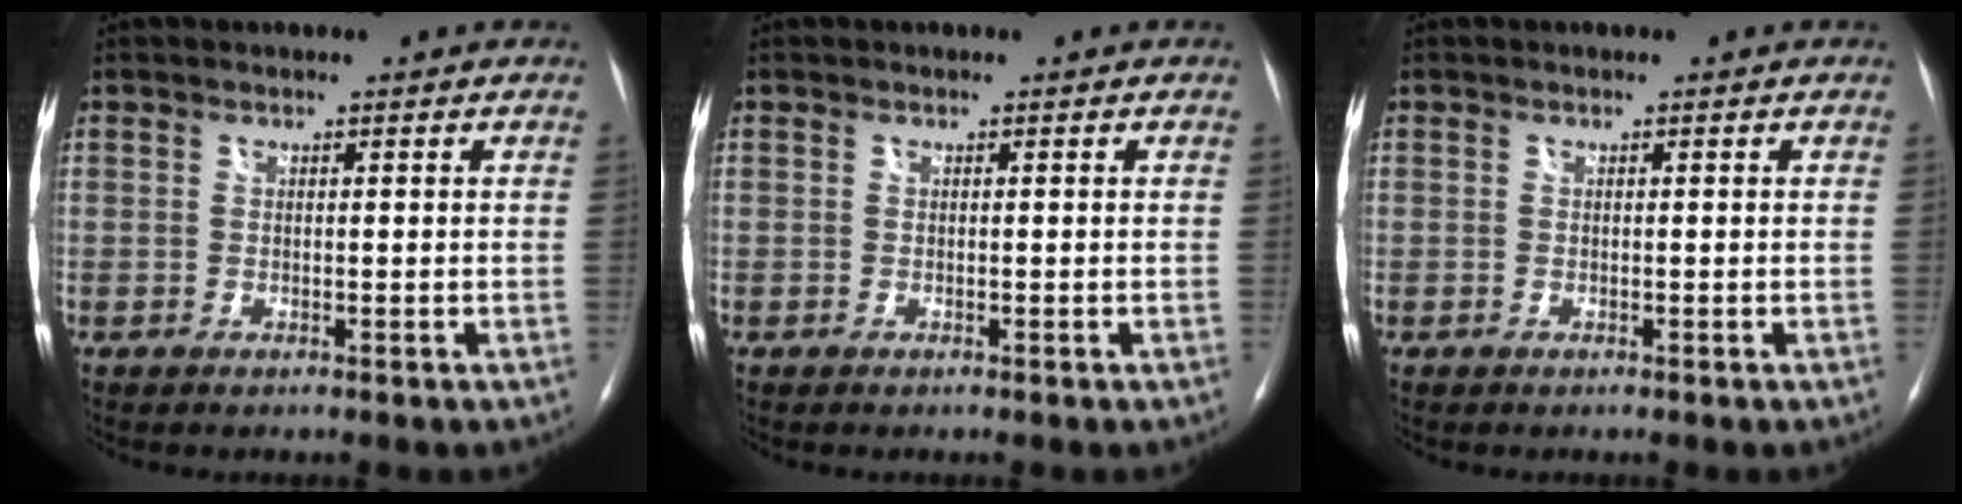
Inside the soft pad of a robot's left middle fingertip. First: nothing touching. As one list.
[{"total": 0.0}, {"total": 0.0}]